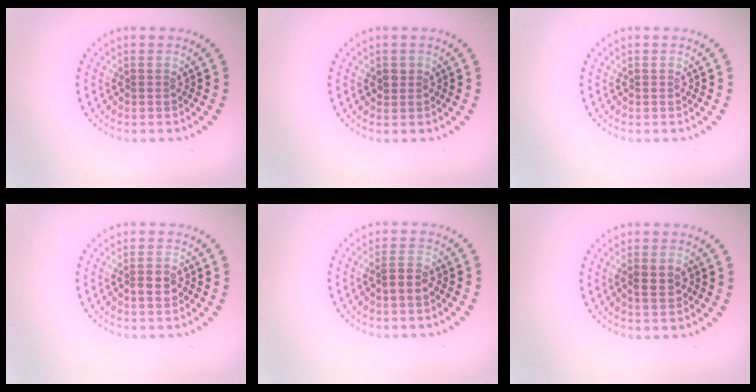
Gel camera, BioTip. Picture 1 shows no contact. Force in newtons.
{"total": 0.9, "press": 0.9, "slide": 0.3}
{"total": 0.0}
{"total": 1.5, "press": 1.5, "slide": 0.3}
{"total": 1.7, "press": 1.6, "slide": 0.4}
{"total": 2.1, "press": 2.1, "slide": 0.3}